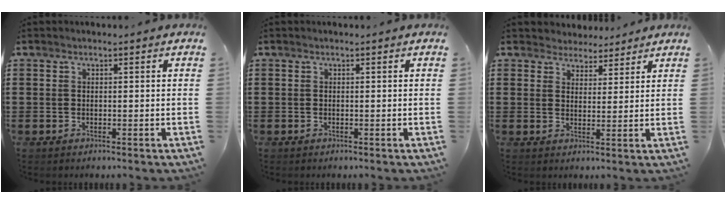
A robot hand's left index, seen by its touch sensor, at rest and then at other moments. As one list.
[{"total": 0.0}, {"total": 3.6, "force": [3.2, 1.6, -0.3], "torque": [-0.012, -0.003, 0.059]}]